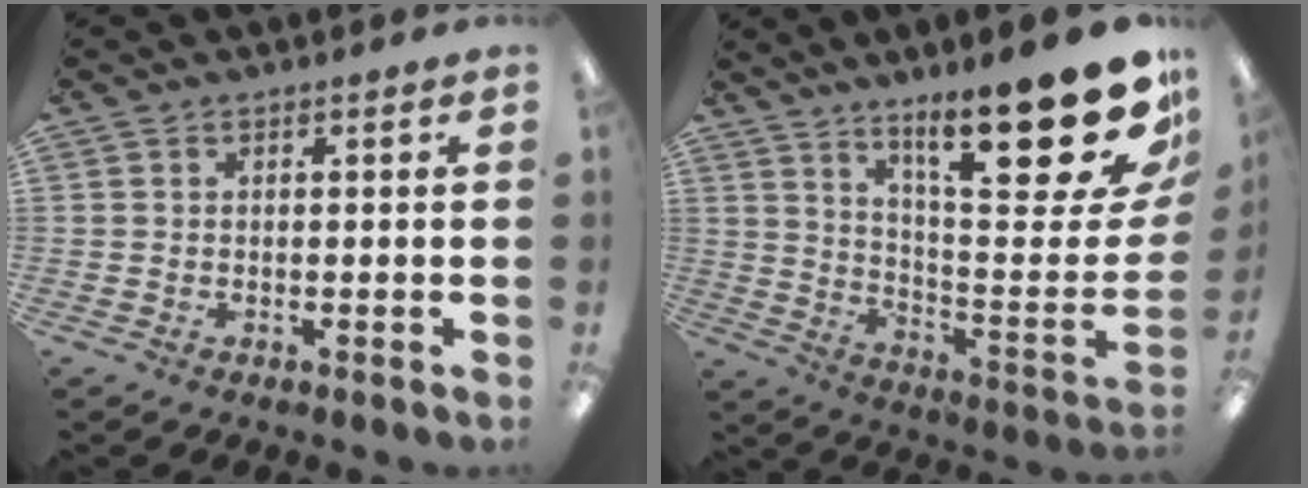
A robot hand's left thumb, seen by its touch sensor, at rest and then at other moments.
{"total": 26.0, "force": [16.2, 5.6, 19.5], "torque": [-0.275, -0.116, 0.262]}